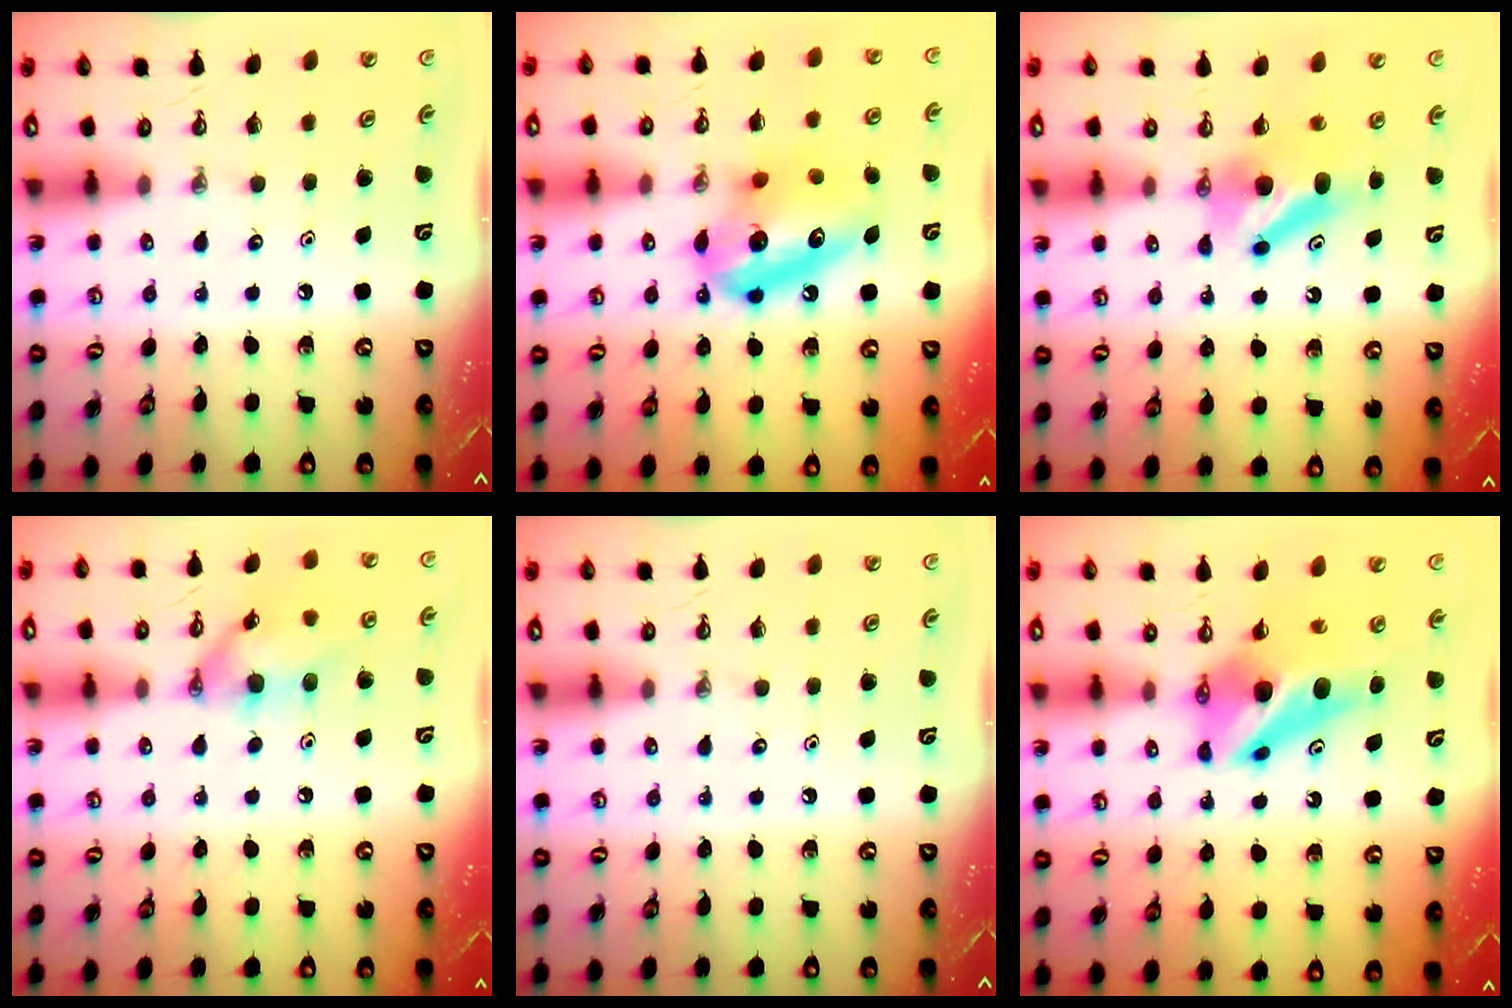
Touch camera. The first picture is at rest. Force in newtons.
{"total": 14.7, "press": 14.6, "slide": 1.6}
{"total": 7.7, "press": 6.1, "slide": 4.7}
{"total": 13.3, "press": 13.2, "slide": 0.8}
{"total": 0.0}
{"total": 11.6, "press": 11.5, "slide": 1.2}